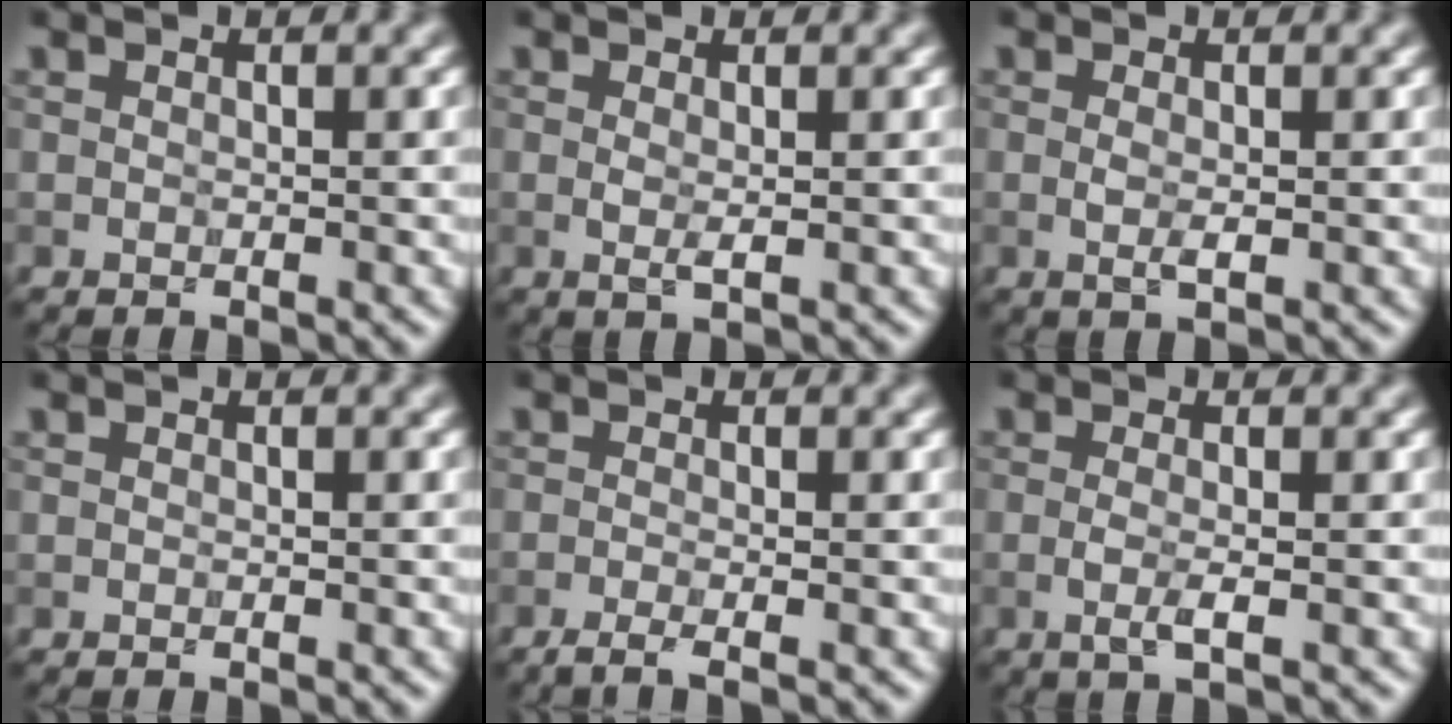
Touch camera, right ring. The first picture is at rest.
{"total": 1.1, "force": [0.2, 0.3, 1.0], "torque": [-0.022, -0.001, 0.001]}
{"total": 1.2, "force": [0.0, 0.4, 1.2], "torque": [-0.027, -0.003, 0.000]}
{"total": 0.0}
{"total": 2.2, "force": [-1.2, 0.6, 1.7], "torque": [-0.031, -0.004, -0.032]}
{"total": 1.7, "force": [-0.3, 0.4, 1.6], "torque": [-0.037, -0.004, -0.011]}